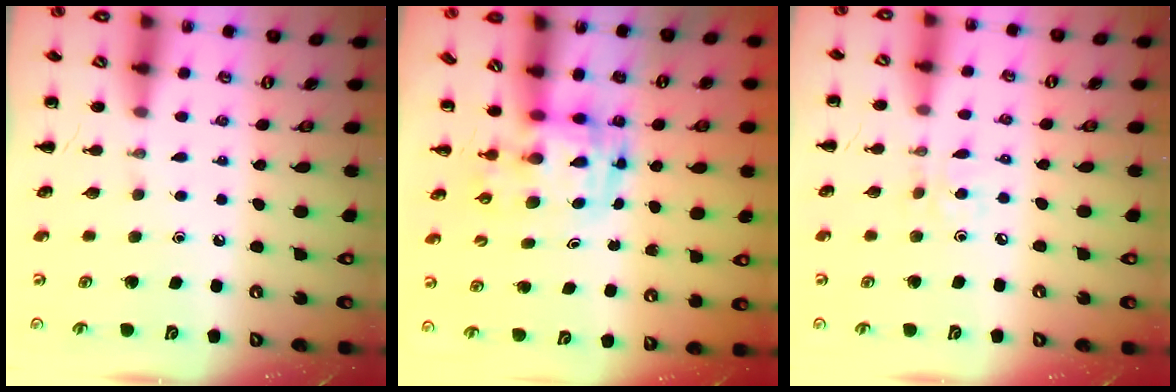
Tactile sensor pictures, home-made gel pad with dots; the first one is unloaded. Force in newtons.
{"total": 3.4, "press": 3.4, "slide": 0.6}
{"total": 2.2, "press": 2.1, "slide": 0.6}